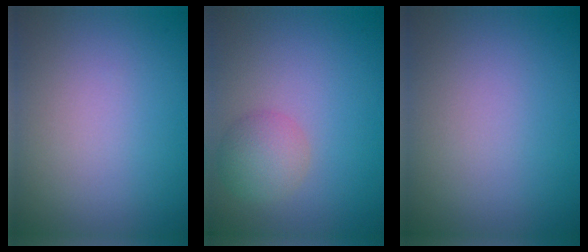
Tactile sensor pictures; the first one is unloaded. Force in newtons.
{"total": 2.9, "press": 2.9, "slide": 0.2}
{"total": 0.0}